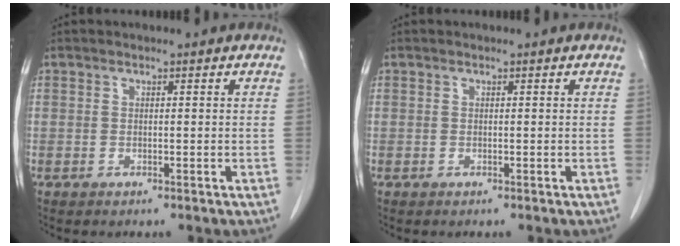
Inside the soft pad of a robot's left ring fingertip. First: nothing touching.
{"total": 0.0}